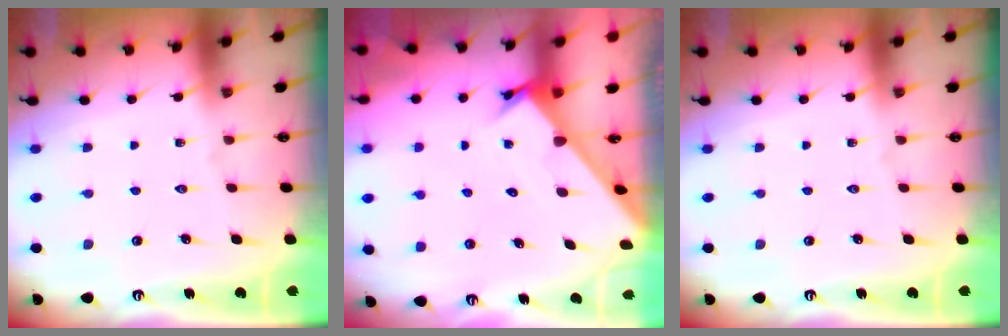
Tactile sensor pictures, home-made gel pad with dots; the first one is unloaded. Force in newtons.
{"total": 2.3, "press": 2.3, "slide": 0.1}
{"total": 0.0}